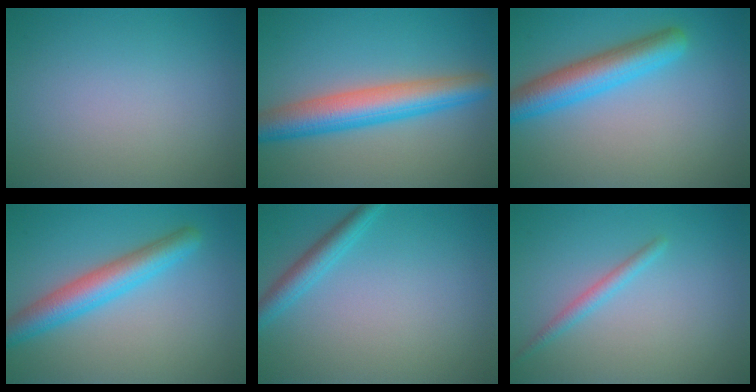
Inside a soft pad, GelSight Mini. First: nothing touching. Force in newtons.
{"total": 6.3, "press": 6.3, "slide": 0.2}
{"total": 5.1, "press": 5.1, "slide": 0.1}
{"total": 4.7, "press": 4.7, "slide": 0.2}
{"total": 2.4, "press": 2.4, "slide": 0.1}
{"total": 1.5, "press": 1.5, "slide": 0.0}